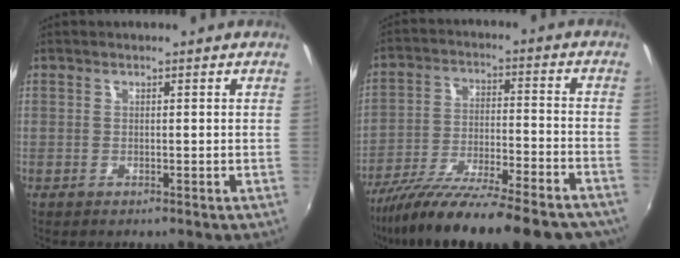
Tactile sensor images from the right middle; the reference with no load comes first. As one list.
[{"total": 24.5, "force": [-20.1, 4.9, 13.0], "torque": [-0.220, -0.057, -0.297]}]